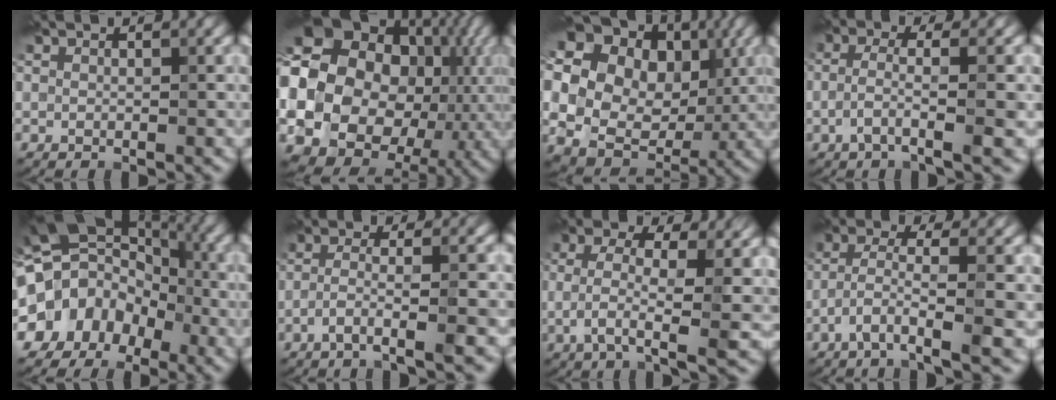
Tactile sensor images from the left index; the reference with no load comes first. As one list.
[{"total": 24.3, "force": [-0.9, 21.4, 11.5], "torque": [-0.244, 0.017, -0.040]}, {"total": 21.6, "force": [6.8, 17.6, 10.6], "torque": [-0.251, 0.046, 0.087]}, {"total": 4.1, "force": [-1.2, 0.7, 3.9], "torque": [-0.077, 0.007, -0.030]}, {"total": 15.6, "force": [-3.0, 13.1, 8.0], "torque": [-0.151, 0.018, -0.068]}, {"total": 4.7, "force": [-2.4, 0.5, 4.0], "torque": [-0.069, 0.008, -0.056]}, {"total": 6.5, "force": [-0.1, 2.2, 6.1], "torque": [-0.114, 0.001, -0.009]}, {"total": 5.1, "force": [-2.2, 0.7, 4.6], "torque": [-0.090, 0.007, -0.046]}]